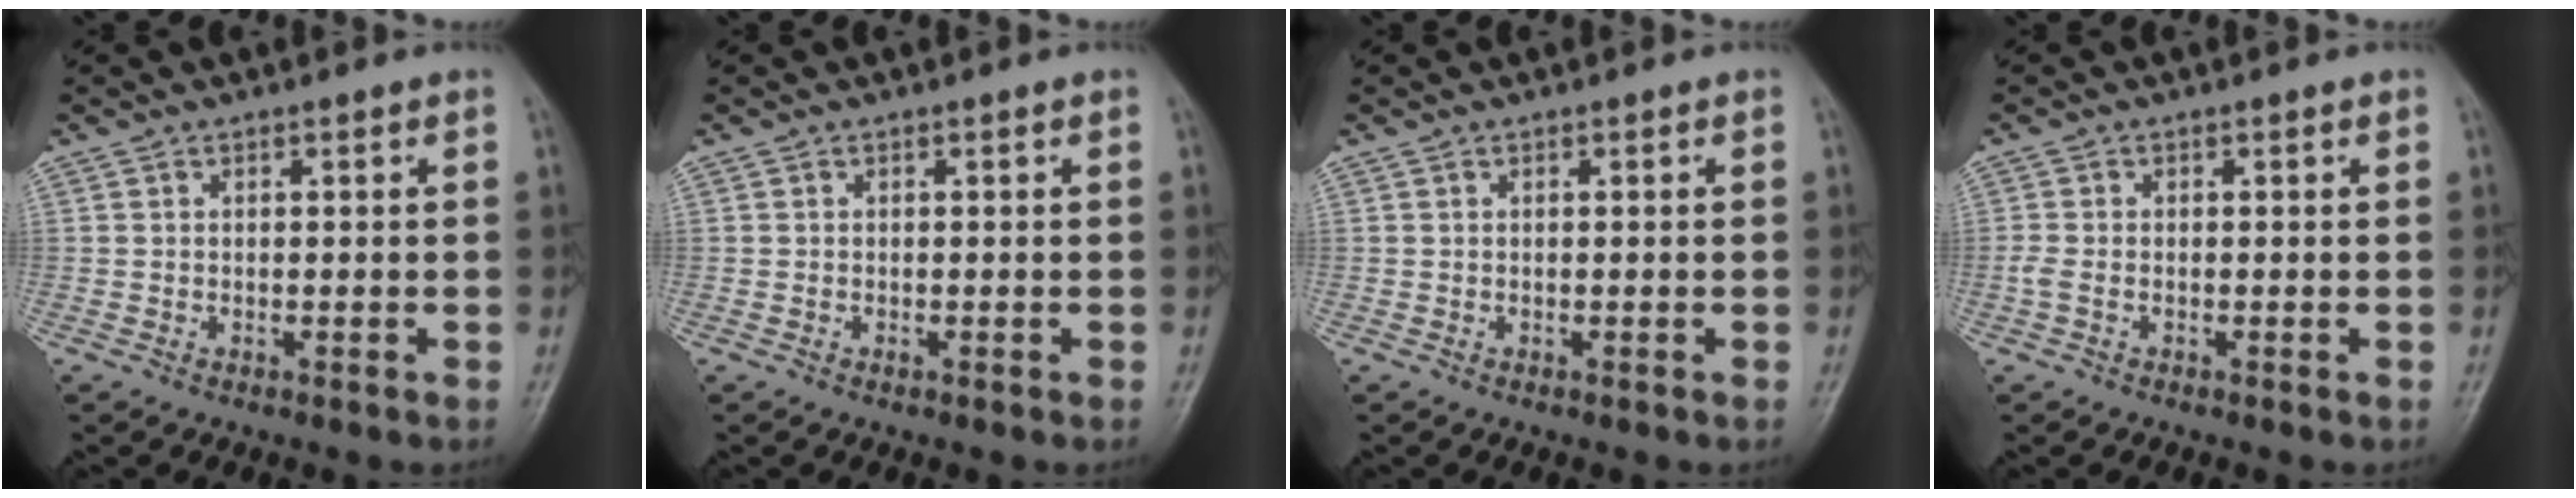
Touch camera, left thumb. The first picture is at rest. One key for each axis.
{"total": 0.0}
{"total": 0.0}
{"total": 1.8, "fx": -0.5, "fy": 1.0, "fz": 1.4, "tx": -0.029, "ty": 0.007, "tz": -0.007}